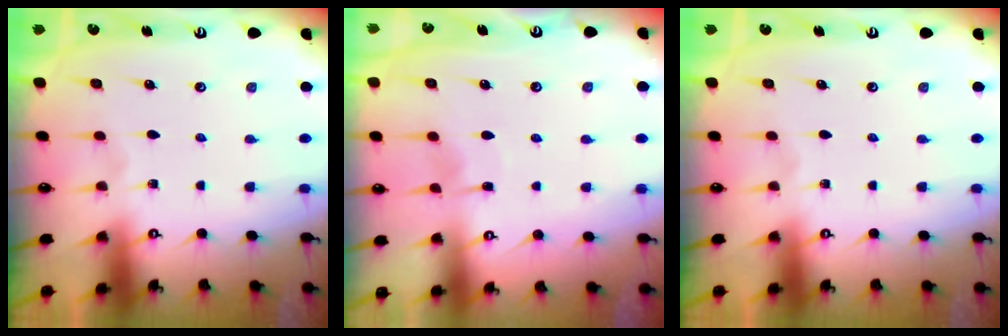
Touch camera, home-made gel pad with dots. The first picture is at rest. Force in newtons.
{"total": 4.6, "press": 4.5, "slide": 0.6}
{"total": 0.0}